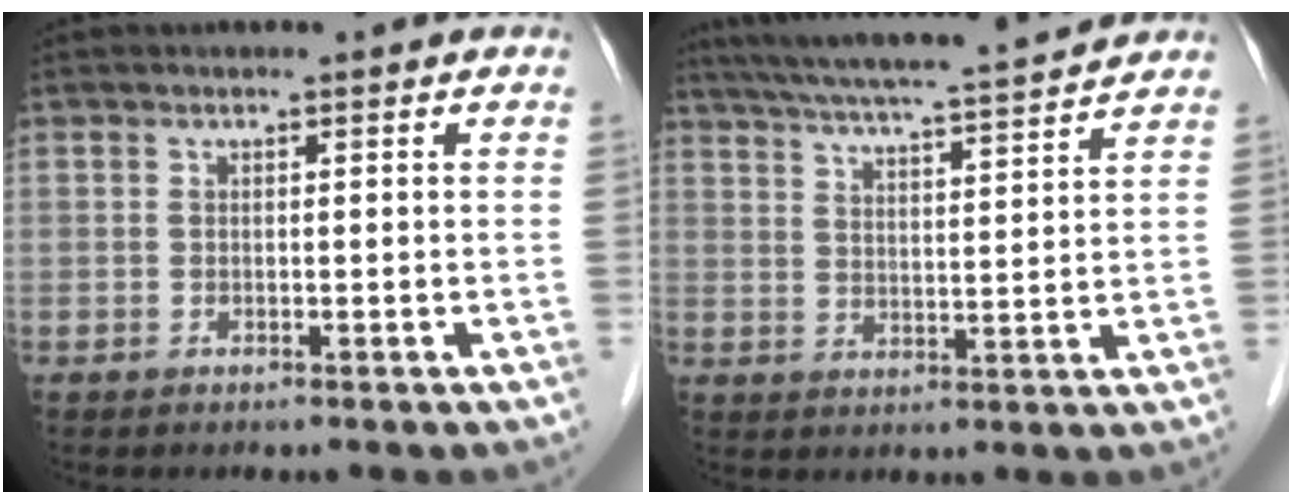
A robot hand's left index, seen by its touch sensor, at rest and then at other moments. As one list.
[{"total": 16.2, "force": [14.6, -0.1, 7.1], "torque": [-0.130, 0.015, 0.215]}]